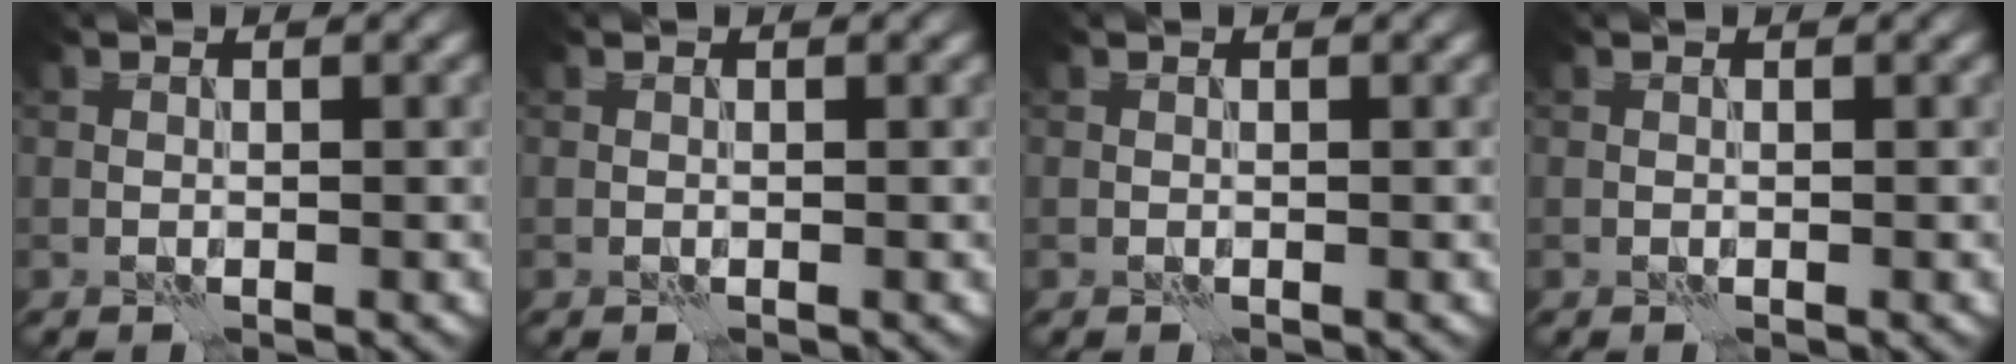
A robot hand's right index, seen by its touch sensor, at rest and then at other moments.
{"total": 0.0}
{"total": 0.0}
{"total": 0.0}